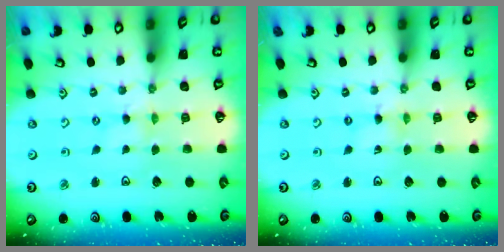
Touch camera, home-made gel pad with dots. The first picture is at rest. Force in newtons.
{"total": 0.5, "press": 0.5, "slide": 0.2}